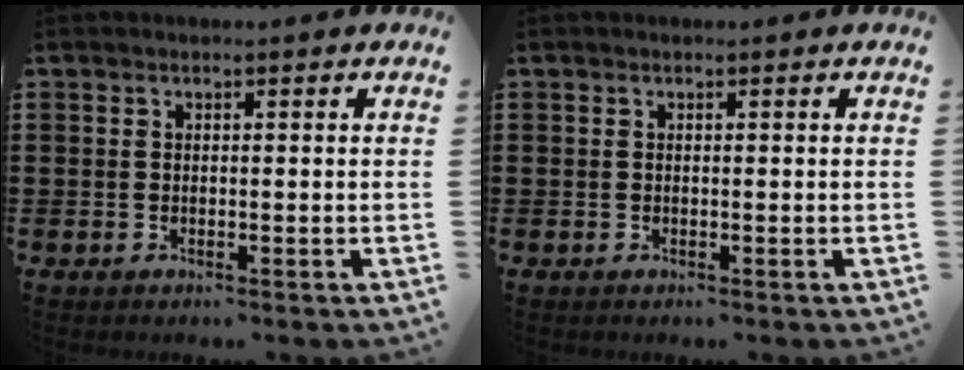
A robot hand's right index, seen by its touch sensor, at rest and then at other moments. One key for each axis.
{"total": 0.0}